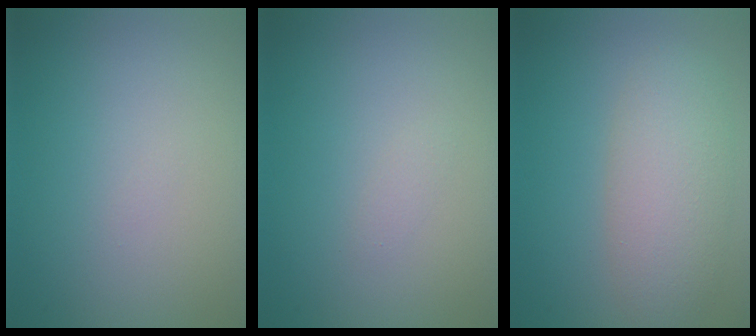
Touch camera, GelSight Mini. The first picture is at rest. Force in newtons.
{"total": 0.6, "press": 0.6, "slide": 0.0}
{"total": 4.7, "press": 4.7, "slide": 0.1}